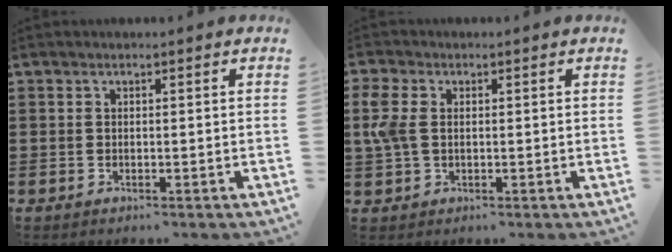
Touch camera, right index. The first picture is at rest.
{"total": 4.6, "force": [0.5, 3.0, 3.5], "torque": [-0.103, 0.000, 0.000]}